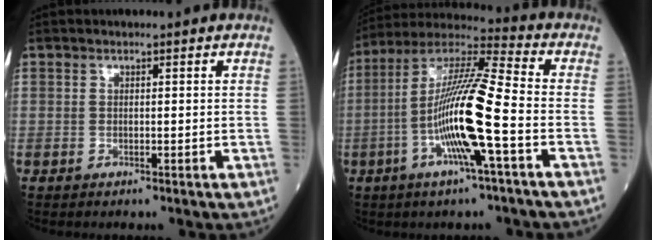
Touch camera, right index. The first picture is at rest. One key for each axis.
{"total": 15.4, "fx": -3.9, "fy": 0.2, "fz": 14.9, "tx": -0.293, "ty": 0.002, "tz": -0.080}